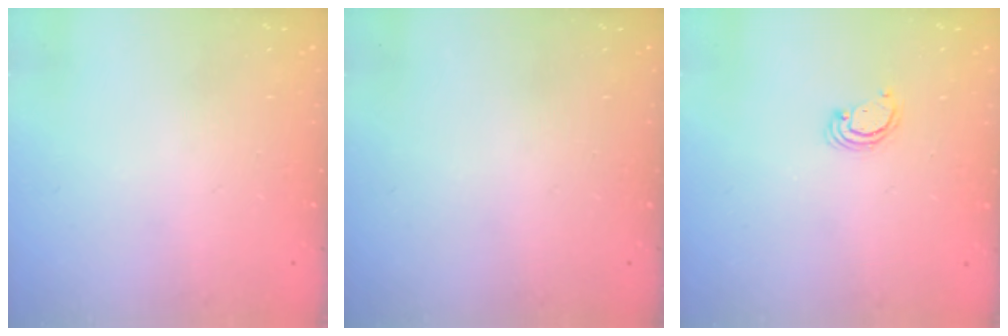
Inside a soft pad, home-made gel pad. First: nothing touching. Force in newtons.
{"total": 0.0}
{"total": 3.1, "press": 3.1, "slide": 0.2}